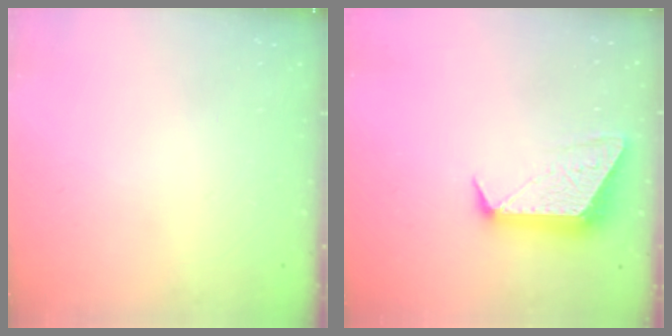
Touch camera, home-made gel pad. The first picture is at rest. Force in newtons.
{"total": 10.8, "press": 10.7, "slide": 0.9}